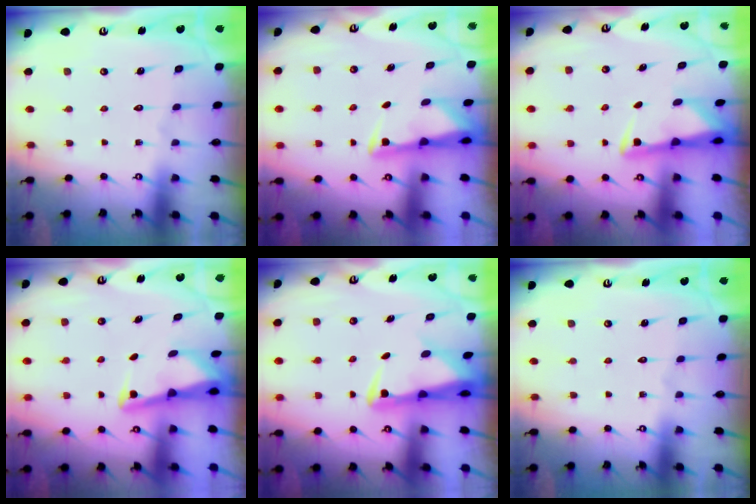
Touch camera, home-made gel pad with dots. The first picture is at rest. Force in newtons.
{"total": 2.9, "press": 2.9, "slide": 0.6}
{"total": 3.0, "press": 3.0, "slide": 0.6}
{"total": 3.1, "press": 3.1, "slide": 0.4}
{"total": 3.2, "press": 3.1, "slide": 0.6}
{"total": 0.0}